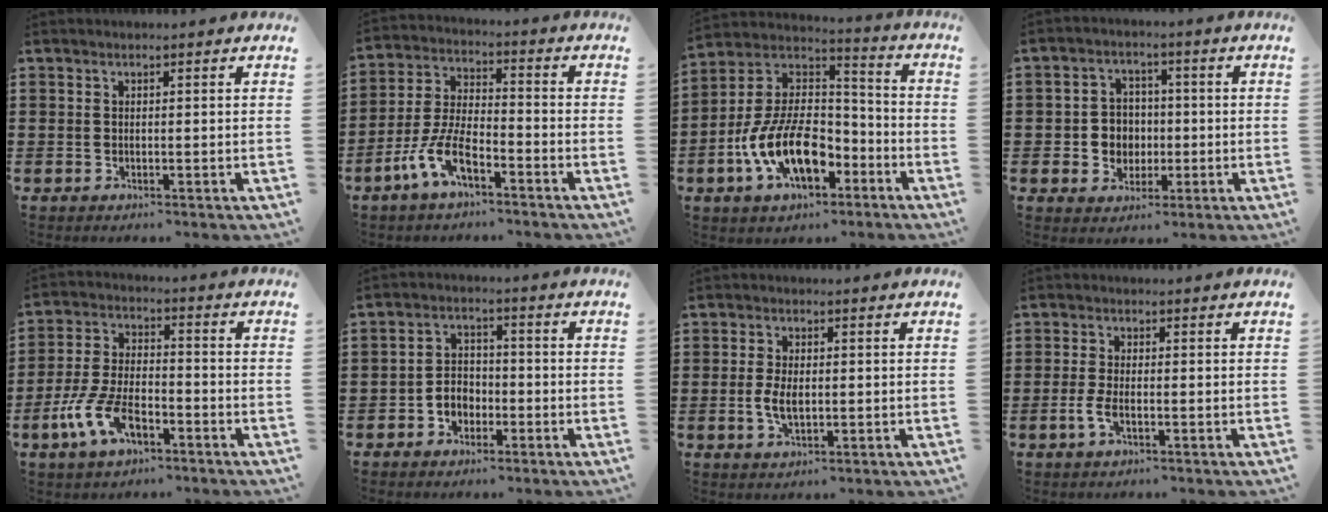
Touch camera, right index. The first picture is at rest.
{"total": 7.9, "force": [-5.1, 2.7, 5.4], "torque": [-0.137, -0.004, -0.102]}
{"total": 12.5, "force": [-5.2, 6.8, 9.1], "torque": [-0.205, 0.003, -0.098]}
{"total": 4.8, "force": [-0.6, 4.6, 1.4], "torque": [-0.035, 0.010, -0.015]}
{"total": 8.8, "force": [-4.6, 3.8, 6.5], "torque": [-0.161, -0.005, -0.089]}
{"total": 3.6, "force": [-2.0, 2.7, 1.3], "torque": [-0.031, 0.010, -0.042]}
{"total": 3.7, "force": [-0.3, 1.8, 3.2], "torque": [-0.075, -0.002, -0.011]}
{"total": 2.7, "force": [-1.0, 0.7, 2.5], "torque": [-0.057, -0.007, -0.022]}